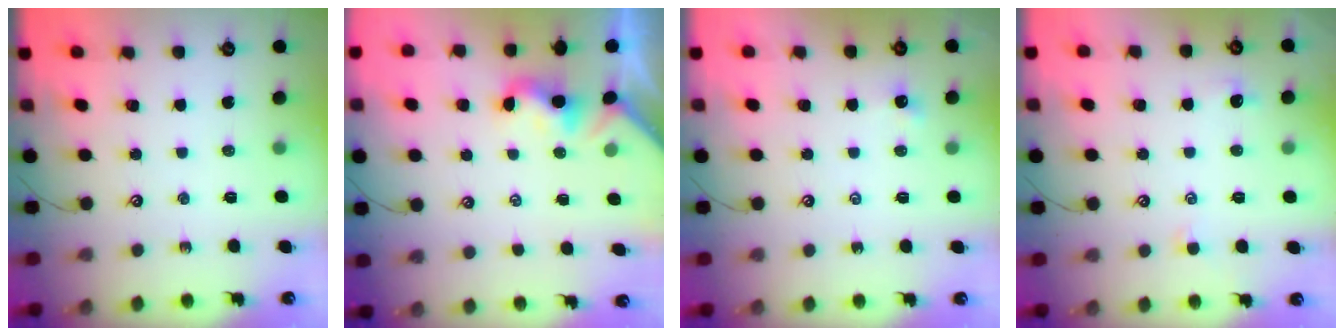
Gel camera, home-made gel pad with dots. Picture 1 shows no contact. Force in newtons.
{"total": 1.9, "press": 1.8, "slide": 0.6}
{"total": 3.5, "press": 3.4, "slide": 0.4}
{"total": 0.5, "press": 0.1, "slide": 0.5}